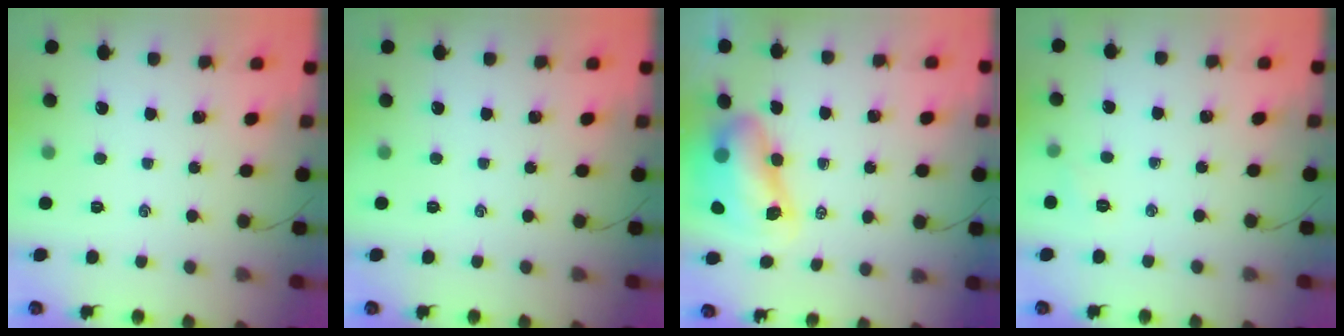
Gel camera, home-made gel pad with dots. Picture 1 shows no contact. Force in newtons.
{"total": 0.0}
{"total": 10.4, "press": 10.0, "slide": 2.8}
{"total": 3.5, "press": 3.4, "slide": 0.9}